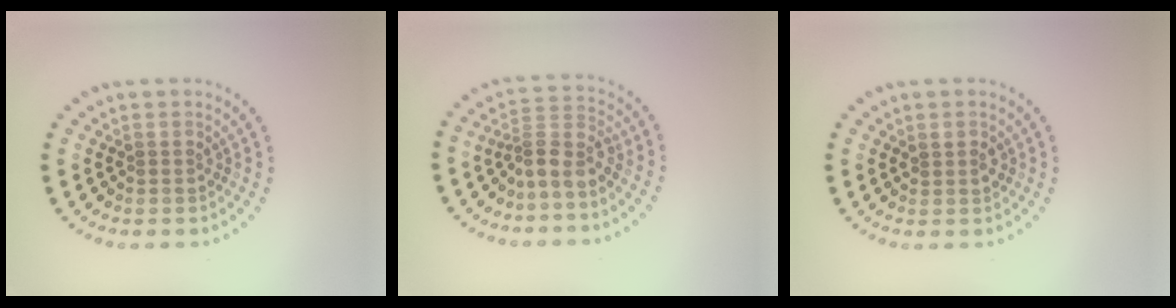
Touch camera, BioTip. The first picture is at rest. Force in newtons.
{"total": 3.0, "press": 2.3, "slide": 1.9}
{"total": 1.1, "press": 1.1, "slide": 0.4}